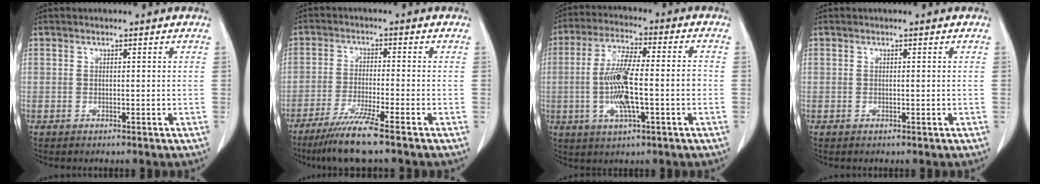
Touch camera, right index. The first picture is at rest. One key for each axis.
{"total": 7.4, "fx": -5.6, "fy": -1.1, "fz": 4.7, "tx": -0.085, "ty": -0.024, "tz": -0.103}
{"total": 11.6, "fx": -1.9, "fy": 2.2, "fz": 11.3, "tx": -0.217, "ty": 0.010, "tz": -0.032}
{"total": 0.0}